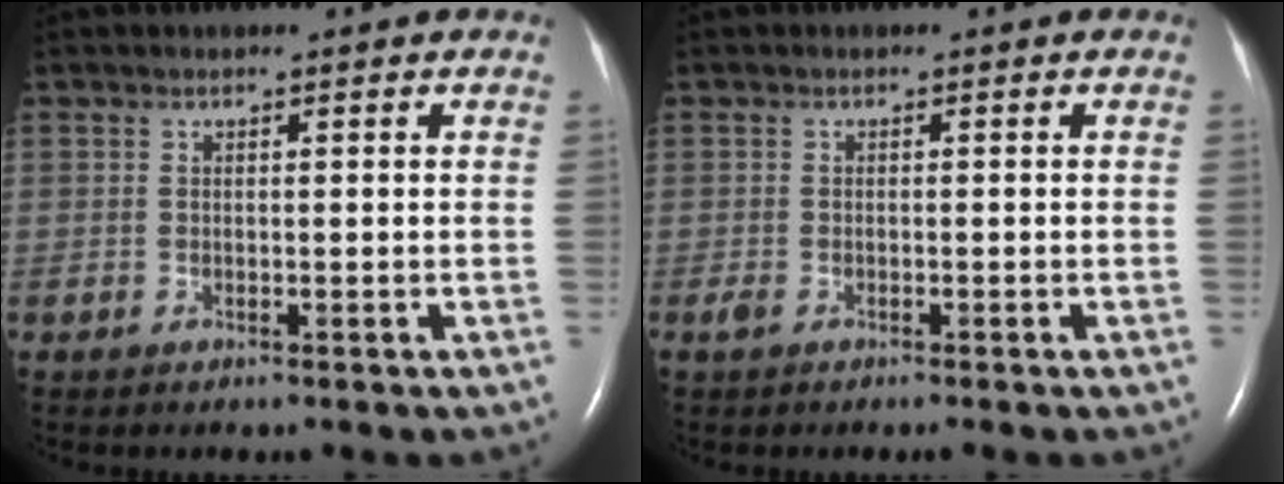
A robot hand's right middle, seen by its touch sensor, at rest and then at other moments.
{"total": 1.4, "force": [-1.0, 0.3, 0.9], "torque": [-0.026, -0.004, -0.017]}